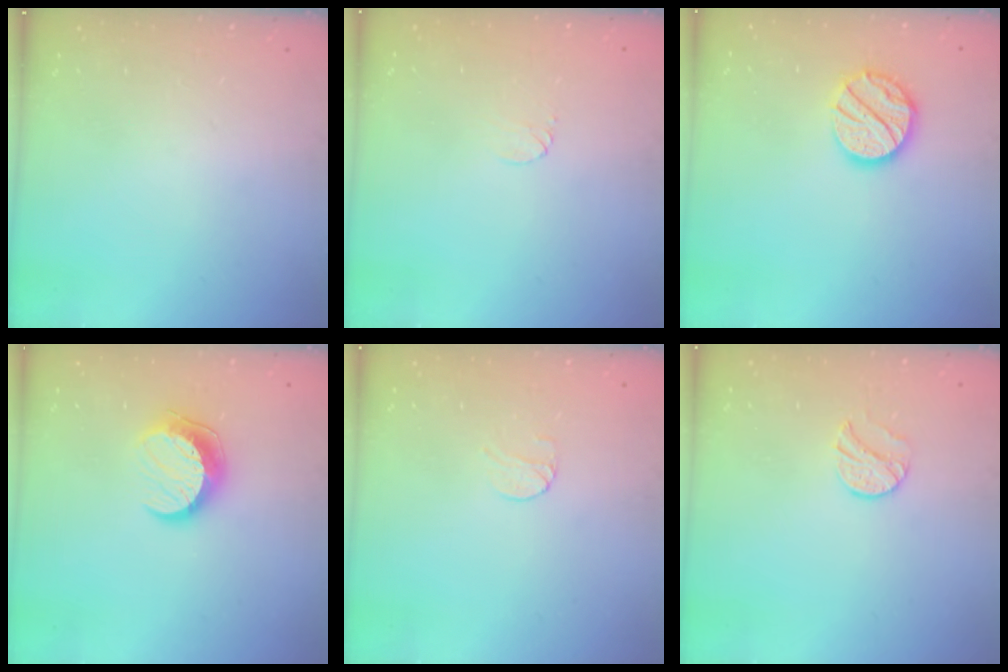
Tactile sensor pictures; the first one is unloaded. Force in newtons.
{"total": 5.1, "press": 5.1, "slide": 0.4}
{"total": 11.9, "press": 11.9, "slide": 1.0}
{"total": 10.3, "press": 10.3, "slide": 0.8}
{"total": 6.3, "press": 6.3, "slide": 0.6}
{"total": 8.6, "press": 8.6, "slide": 0.4}